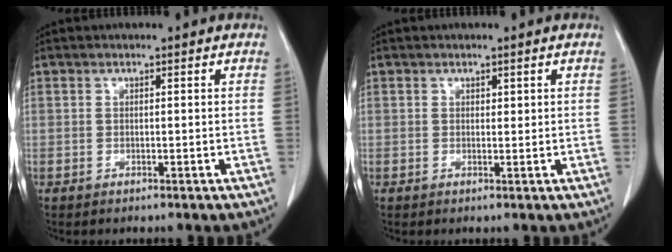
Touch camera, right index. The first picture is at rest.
{"total": 0.6, "force": [0.4, 0.4, 0.3], "torque": [0.002, -0.002, 0.004]}